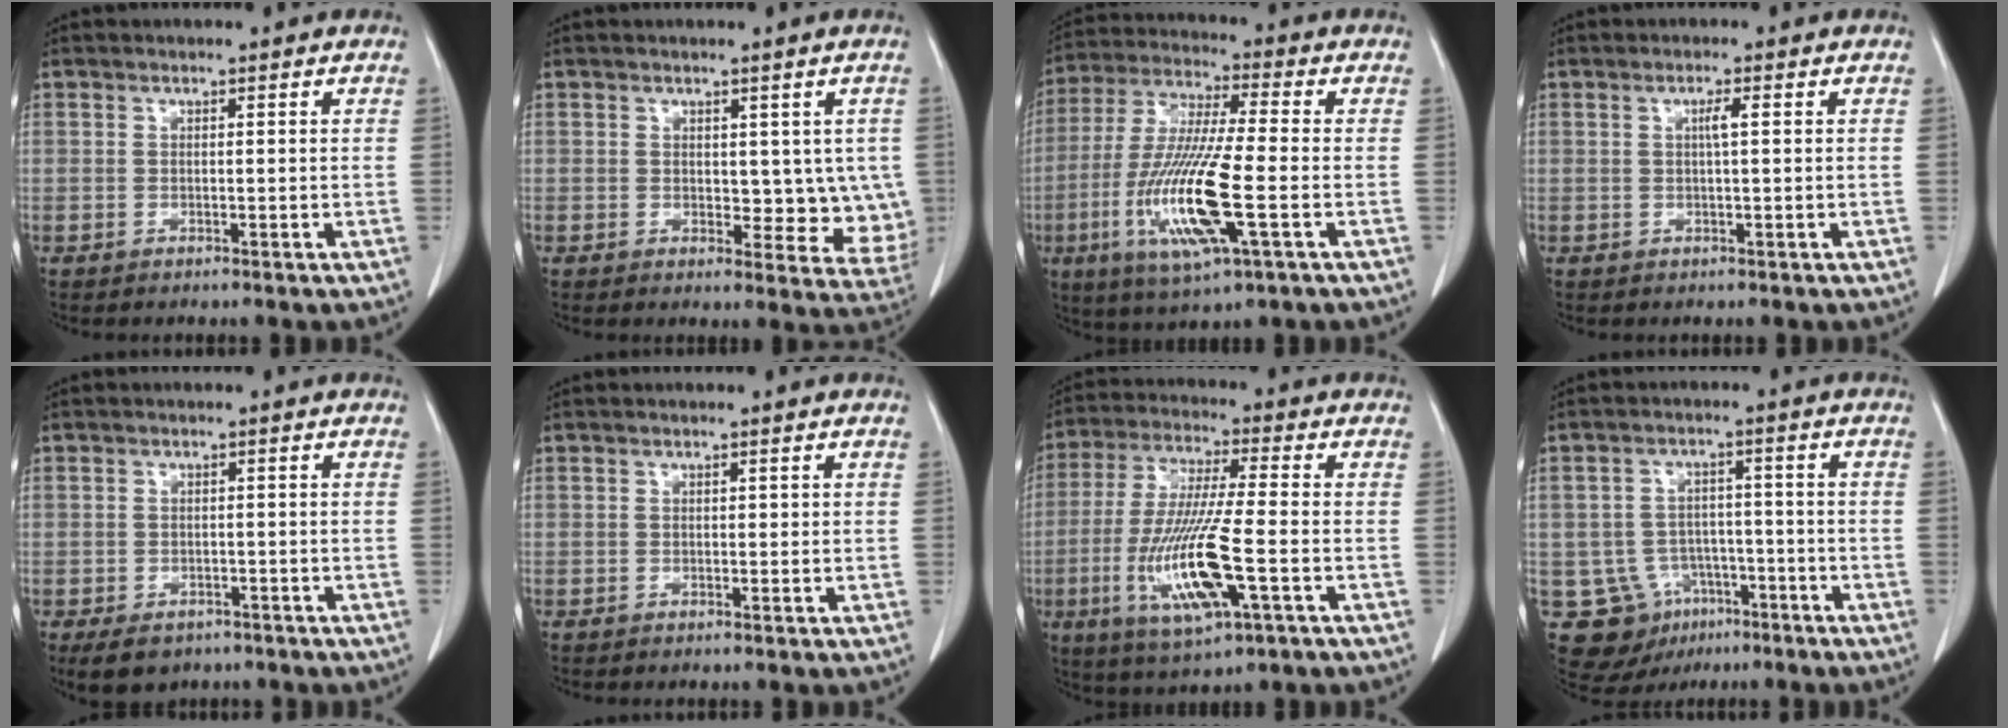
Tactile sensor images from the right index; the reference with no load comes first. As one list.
[{"total": 7.3, "force": [0.9, 4.3, 5.8], "torque": [-0.040, -0.006, 0.015]}, {"total": 16.0, "force": [-4.3, 1.6, 15.3], "torque": [-0.318, -0.019, -0.079]}, {"total": 1.8, "force": [0.4, 0.0, 1.7], "torque": [-0.029, 0.003, 0.006]}, {"total": 5.7, "force": [-3.8, 3.8, 2.0], "torque": [-0.023, 0.001, -0.050]}, {"total": 0.7, "force": [0.1, 0.4, 0.5], "torque": [-0.004, 0.003, 0.002]}, {"total": 14.6, "force": [-4.2, 1.6, 13.9], "torque": [-0.284, -0.020, -0.075]}, {"total": 10.8, "force": [-4.7, 9.2, 3.0], "torque": [-0.054, 0.020, -0.059]}]